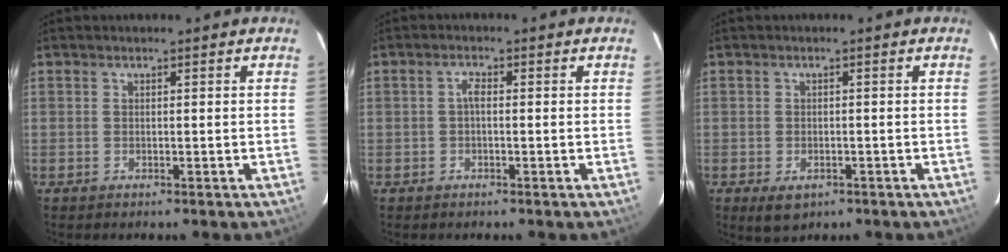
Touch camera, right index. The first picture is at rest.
{"total": 1.5, "force": [-0.2, 0.6, 1.3], "torque": [-0.027, 0.008, -0.006]}
{"total": 3.9, "force": [-2.0, 2.6, 2.2], "torque": [-0.044, -0.011, -0.024]}